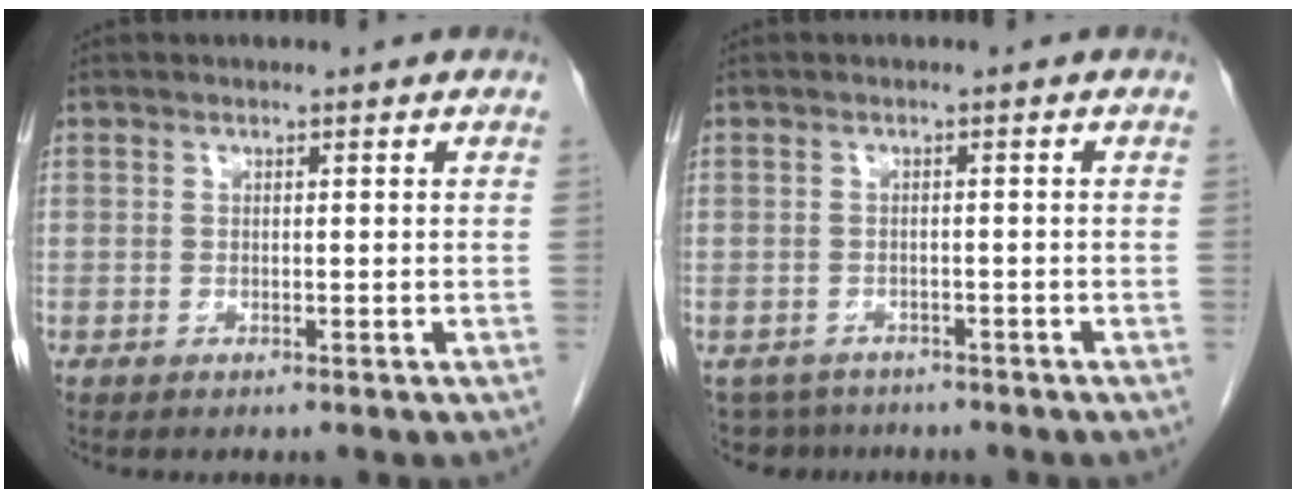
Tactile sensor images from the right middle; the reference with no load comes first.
{"total": 4.9, "force": [-4.2, 2.5, 0.0], "torque": [0.004, -0.001, -0.064]}